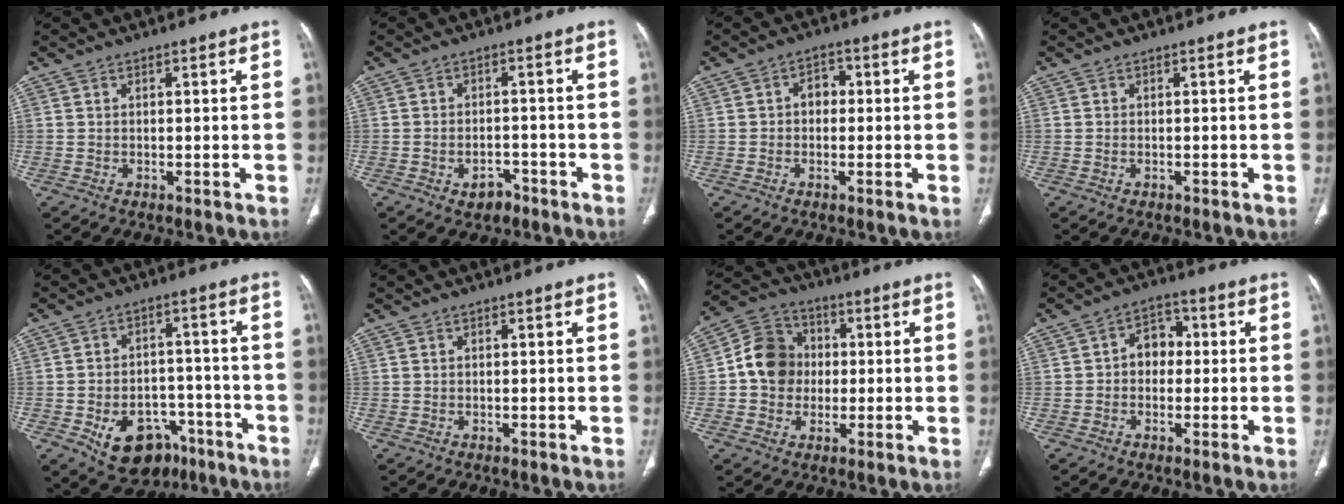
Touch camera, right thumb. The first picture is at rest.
{"total": 4.0, "force": [-2.4, 2.6, 2.0], "torque": [-0.020, 0.020, -0.029]}
{"total": 3.3, "force": [0.0, 2.6, 2.1], "torque": [-0.015, 0.014, -0.009]}
{"total": 0.0}
{"total": 14.0, "force": [-7.2, 9.6, 7.2], "torque": [-0.078, 0.045, -0.094]}
{"total": 0.0}
{"total": 10.6, "force": [0.0, 9.4, 4.9], "torque": [-0.063, 0.024, -0.011]}
{"total": 5.6, "force": [0.0, 4.4, 3.5], "torque": [-0.026, 0.021, -0.011]}